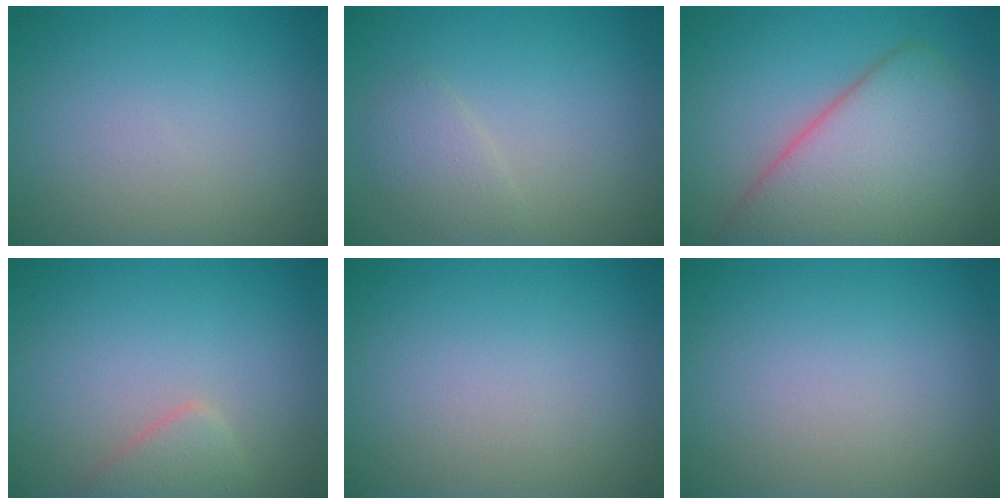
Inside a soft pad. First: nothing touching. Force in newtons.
{"total": 1.8, "press": 1.8, "slide": 0.2}
{"total": 9.2, "press": 9.2, "slide": 0.4}
{"total": 2.1, "press": 2.1, "slide": 0.2}
{"total": 0.0}
{"total": 0.0}